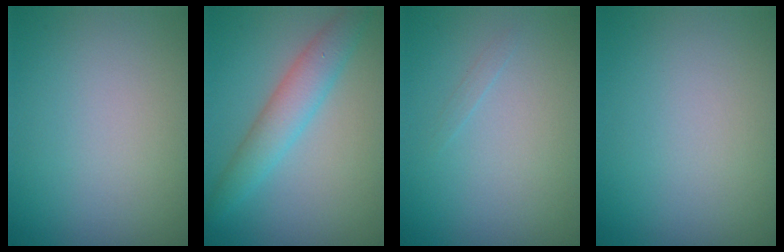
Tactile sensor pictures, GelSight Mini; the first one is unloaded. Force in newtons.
{"total": 3.6, "press": 3.6, "slide": 0.1}
{"total": 0.5, "press": 0.5, "slide": 0.0}
{"total": 0.0}